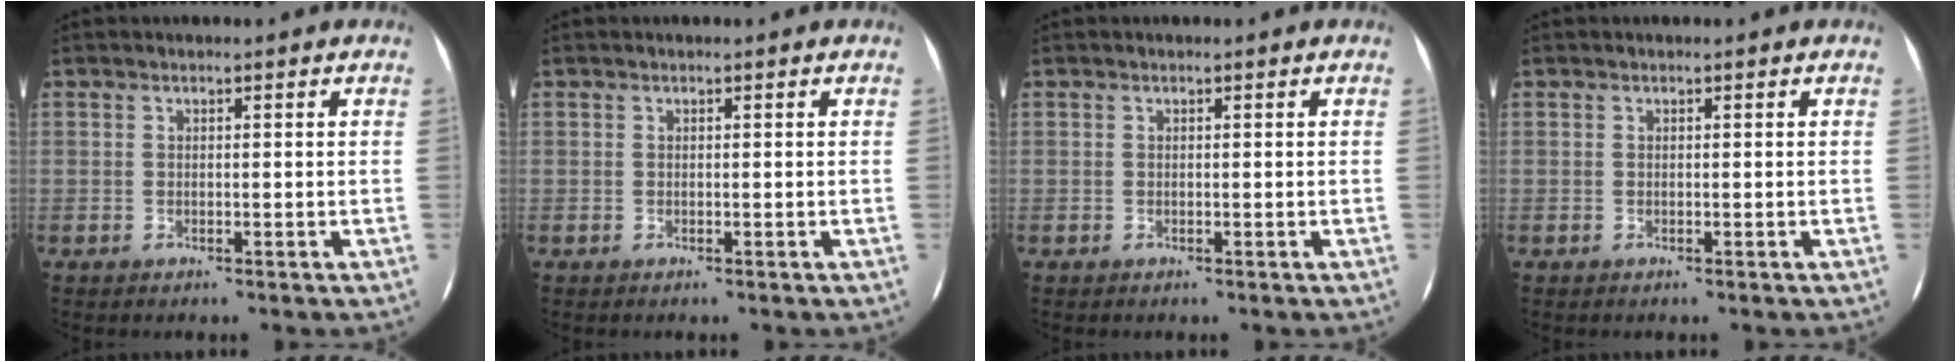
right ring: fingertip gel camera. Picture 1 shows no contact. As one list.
[{"total": 0.0}, {"total": 0.0}, {"total": 0.0}]